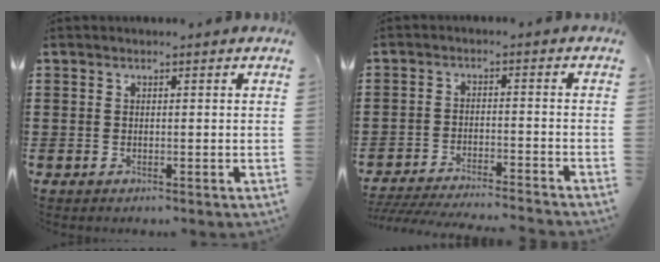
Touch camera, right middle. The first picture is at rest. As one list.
[{"total": 4.3, "force": [-4.2, -0.2, 0.9], "torque": [-0.021, -0.007, -0.087]}]